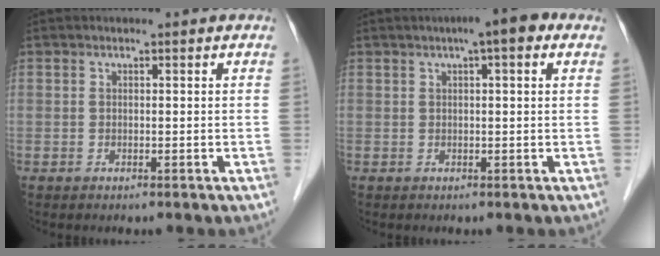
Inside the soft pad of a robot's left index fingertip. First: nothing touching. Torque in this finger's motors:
{"motor_torque": [1.05, -0.52, 0.36, 0.07]}